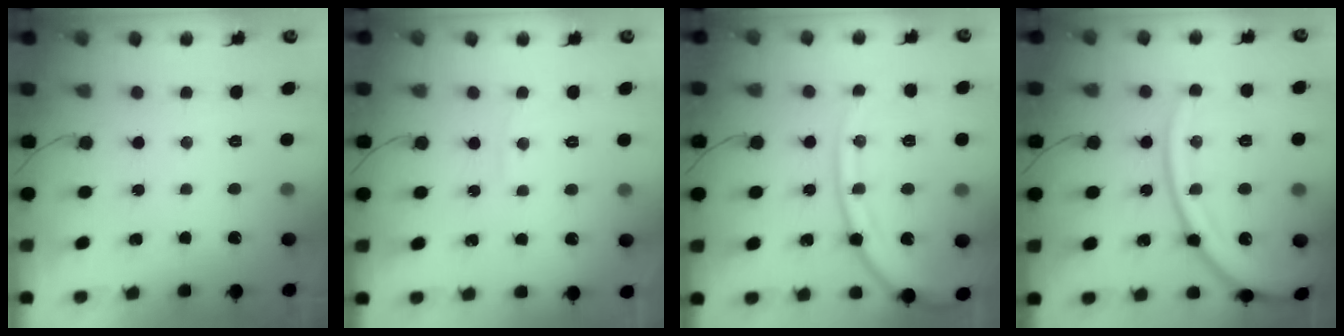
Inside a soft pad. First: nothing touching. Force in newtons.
{"total": 3.9, "press": 3.9, "slide": 0.6}
{"total": 15.3, "press": 15.2, "slide": 1.7}
{"total": 21.4, "press": 21.2, "slide": 2.7}